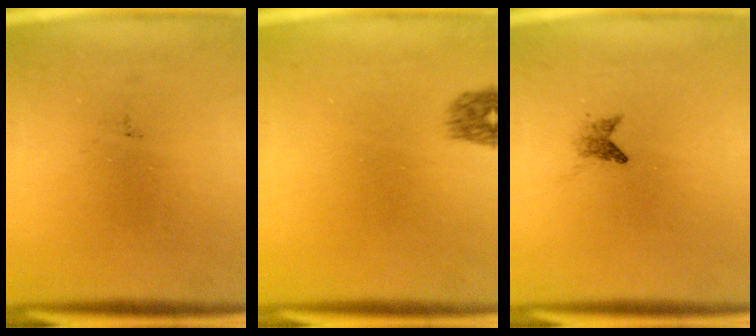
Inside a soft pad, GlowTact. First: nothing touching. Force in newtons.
{"total": 1.6}
{"total": 1.2}